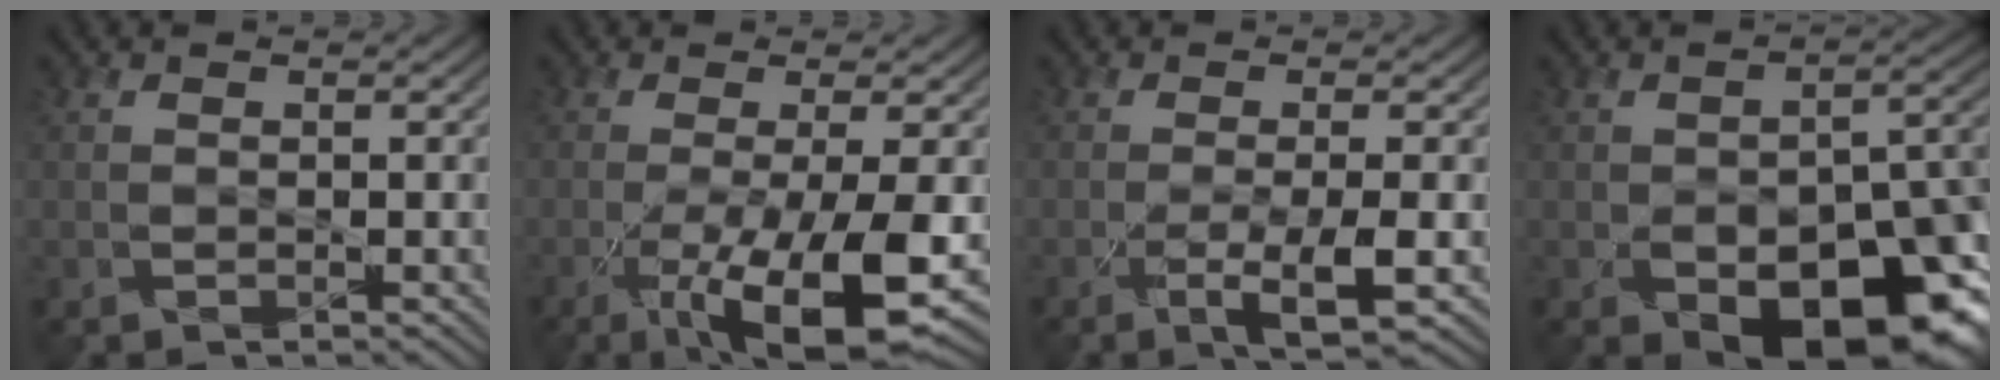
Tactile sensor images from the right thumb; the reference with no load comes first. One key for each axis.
{"total": 10.6, "fx": -3.6, "fy": 2.3, "fz": 9.7, "tx": -0.155, "ty": -0.010, "tz": -0.052}
{"total": 4.2, "fx": -1.4, "fy": 0.5, "fz": 3.9, "tx": -0.071, "ty": -0.004, "tz": -0.027}
{"total": 15.6, "fx": -6.8, "fy": 8.8, "fz": 10.9, "tx": -0.127, "ty": -0.034, "tz": -0.097}